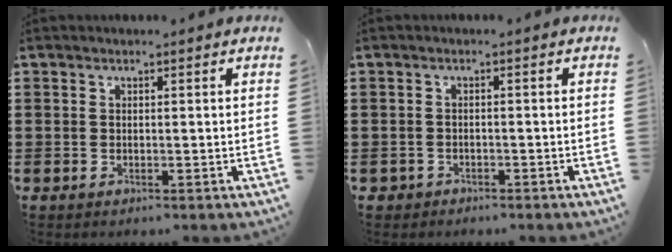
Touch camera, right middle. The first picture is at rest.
{"total": 1.1, "force": [-0.9, 0.5, -0.1], "torque": [-0.002, 0.001, -0.021]}